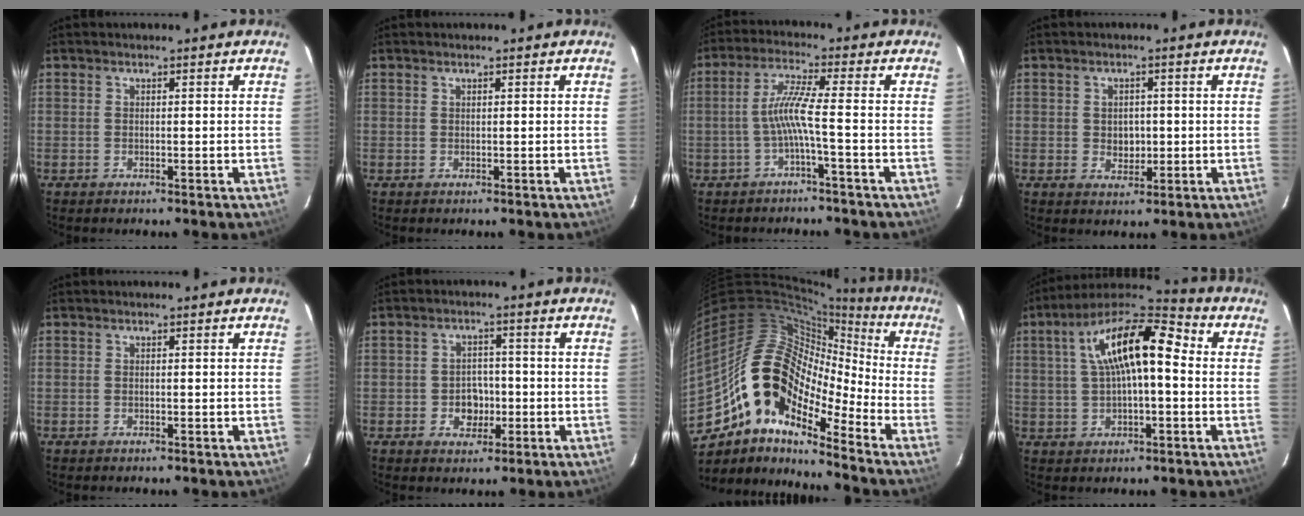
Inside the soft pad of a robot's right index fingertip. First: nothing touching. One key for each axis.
{"total": 0.0}
{"total": 5.5, "fx": -2.0, "fy": -1.1, "fz": 5.0, "tx": -0.115, "ty": 0.006, "tz": -0.037}
{"total": 3.4, "fx": -0.1, "fy": 2.9, "fz": 1.9, "tx": -0.028, "ty": 0.001, "tz": 0.002}
{"total": 0.0}
{"total": 4.6, "fx": -1.3, "fy": 3.9, "fz": 2.0, "tx": -0.040, "ty": 0.011, "tz": -0.011}
{"total": 17.2, "fx": -10.1, "fy": 8.8, "fz": 10.8, "tx": -0.184, "ty": 0.002, "tz": -0.206}
{"total": 15.4, "fx": 2.5, "fy": 6.0, "fz": 14.0, "tx": -0.251, "ty": 0.033, "tz": 0.033}